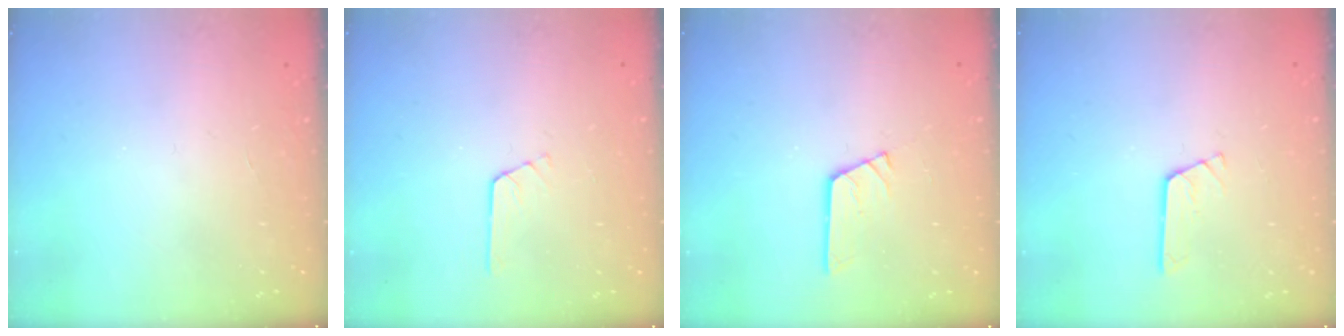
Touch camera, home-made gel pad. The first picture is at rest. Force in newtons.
{"total": 2.7, "press": 2.7, "slide": 0.2}
{"total": 3.2, "press": 3.2, "slide": 0.1}
{"total": 2.6, "press": 2.6, "slide": 0.3}